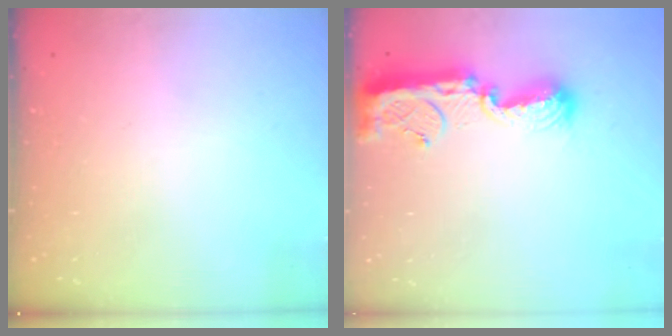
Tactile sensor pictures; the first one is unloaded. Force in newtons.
{"total": 11.2, "press": 11.2, "slide": 1.0}